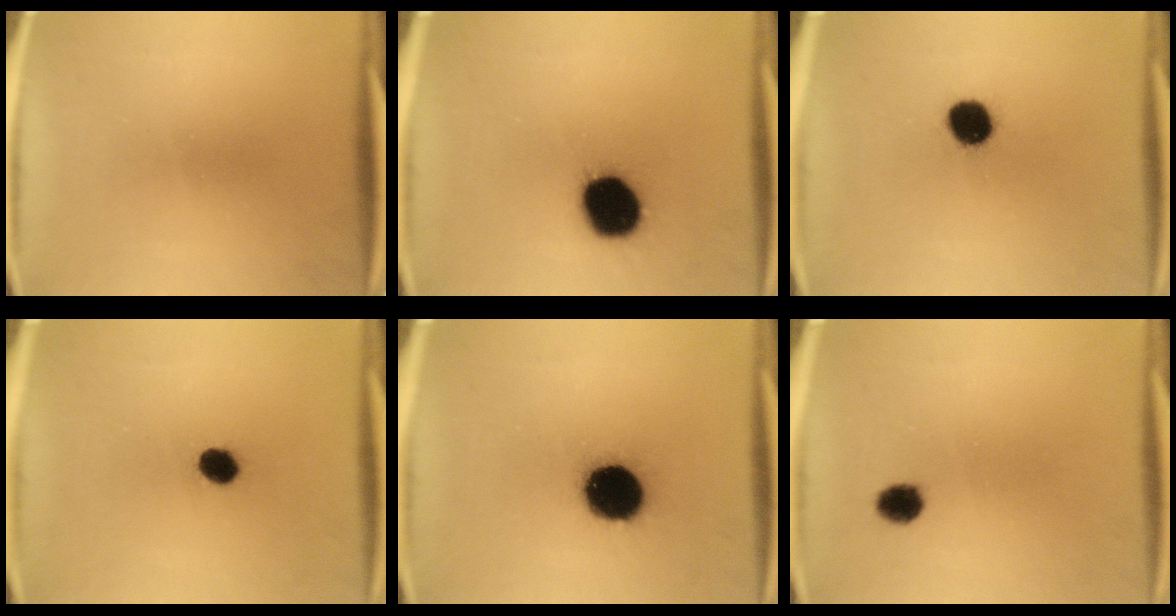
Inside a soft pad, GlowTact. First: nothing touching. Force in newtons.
{"total": 16.3}
{"total": 8.5}
{"total": 4.2}
{"total": 16.2}
{"total": 3.7}